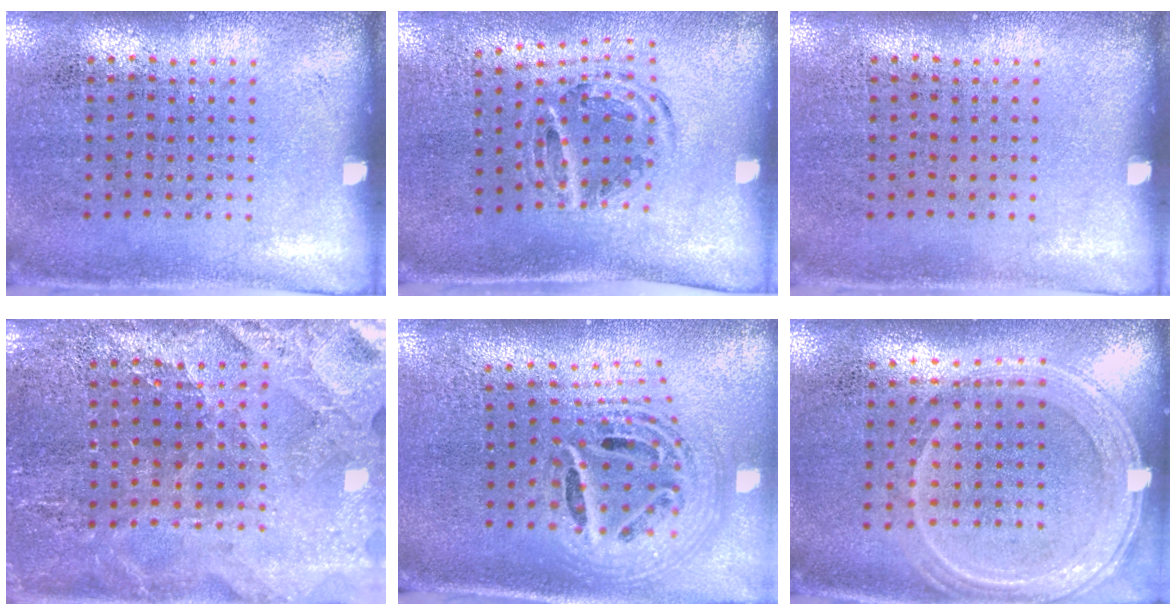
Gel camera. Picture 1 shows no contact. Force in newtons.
{"total": 0.9, "press": 0.9, "slide": 0.2}
{"total": 0.0}
{"total": 2.8, "press": 2.8, "slide": 0.2}
{"total": 2.6, "press": 1.8, "slide": 1.8}
{"total": 1.3, "press": 1.2, "slide": 0.3}